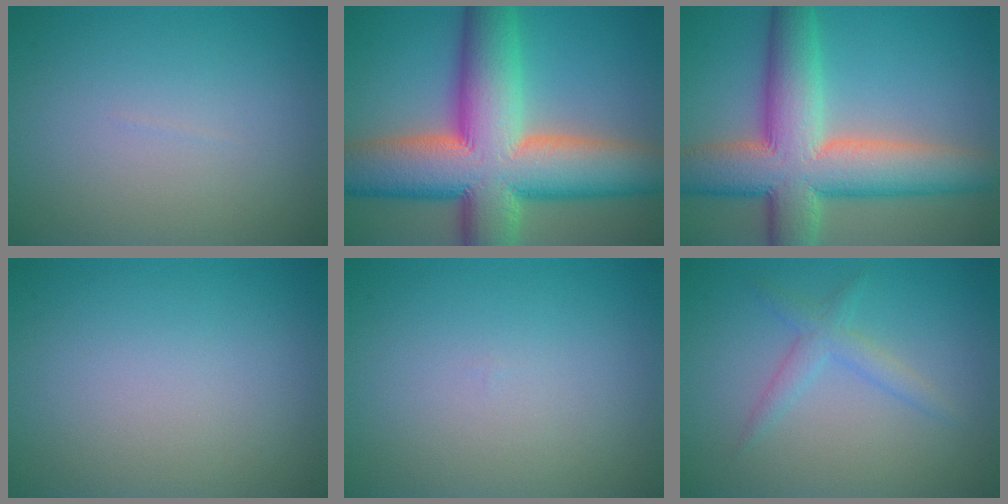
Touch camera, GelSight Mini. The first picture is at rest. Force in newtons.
{"total": 16.5, "press": 16.5, "slide": 0.9}
{"total": 11.5, "press": 11.5, "slide": 0.4}
{"total": 0.0}
{"total": 0.0}
{"total": 2.0, "press": 2.0, "slide": 0.2}